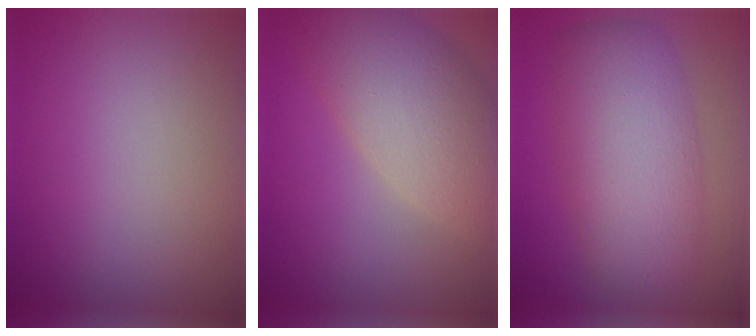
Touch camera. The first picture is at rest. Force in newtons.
{"total": 7.1, "press": 7.1, "slide": 0.8}
{"total": 8.0, "press": 8.0, "slide": 0.3}